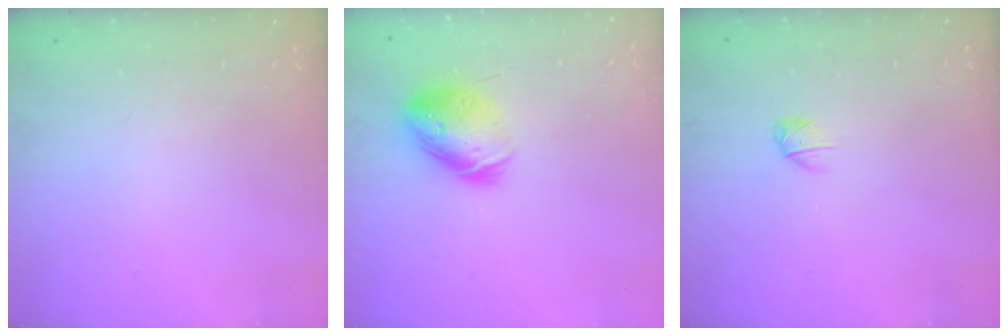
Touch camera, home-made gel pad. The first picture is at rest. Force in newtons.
{"total": 15.9, "press": 15.7, "slide": 2.4}
{"total": 2.8, "press": 2.7, "slide": 0.5}